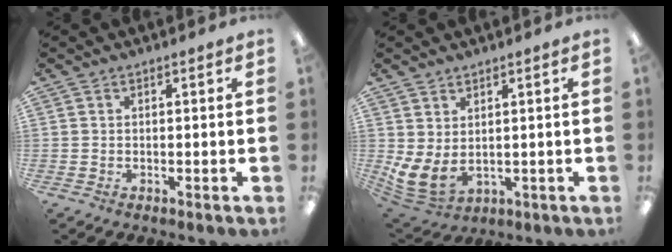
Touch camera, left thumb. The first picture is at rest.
{"total": 6.9, "force": [1.3, 4.1, 5.4], "torque": [-0.117, -0.023, 0.029]}